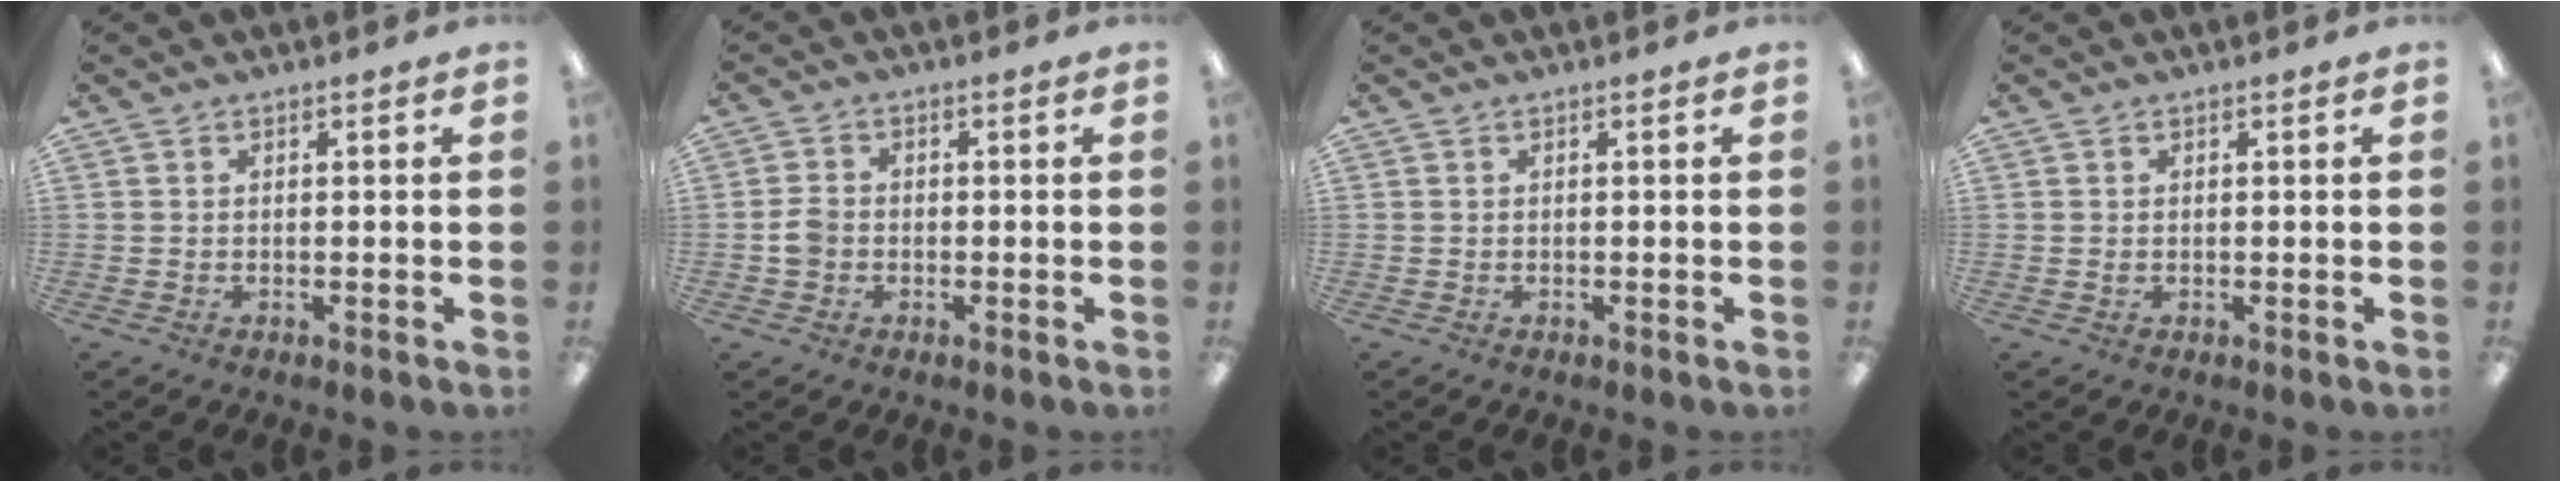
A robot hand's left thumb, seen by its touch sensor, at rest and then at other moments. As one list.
[{"total": 3.4, "force": [-0.8, 2.8, 1.7], "torque": [-0.028, 0.008, -0.015]}, {"total": 0.0}, {"total": 0.6, "force": [0.1, 0.5, 0.4], "torque": [-0.009, 0.003, 0.001]}]